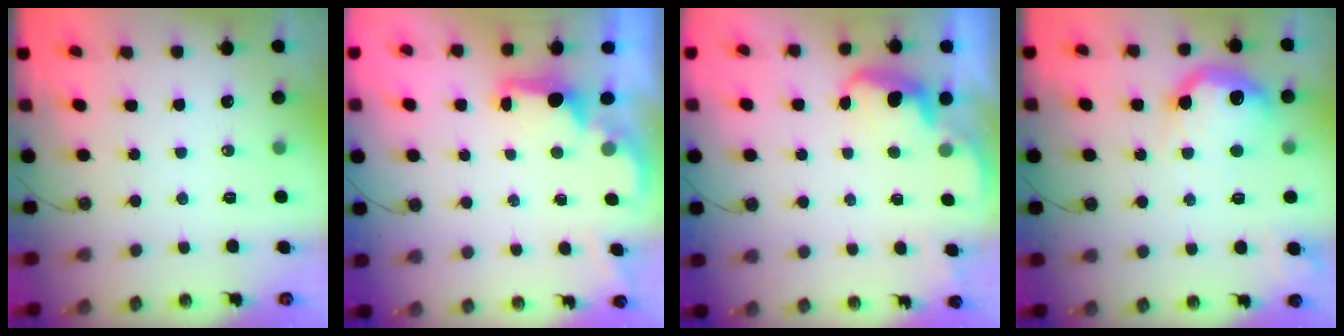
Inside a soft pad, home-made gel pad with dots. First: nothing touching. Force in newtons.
{"total": 1.8, "press": 1.6, "slide": 0.8}
{"total": 2.8, "press": 2.6, "slide": 0.9}
{"total": 17.3, "press": 17.2, "slide": 1.3}